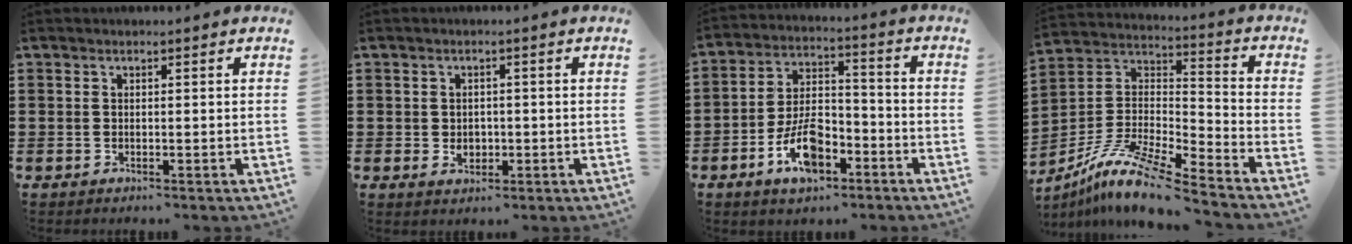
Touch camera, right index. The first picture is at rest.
{"total": 1.9, "force": [-0.2, 1.6, 1.0], "torque": [-0.022, 0.006, -0.006]}
{"total": 9.5, "force": [-4.8, 4.8, 6.7], "torque": [-0.137, 0.011, -0.088]}
{"total": 11.2, "force": [-9.1, 1.2, 6.4], "torque": [-0.137, 0.005, -0.185]}